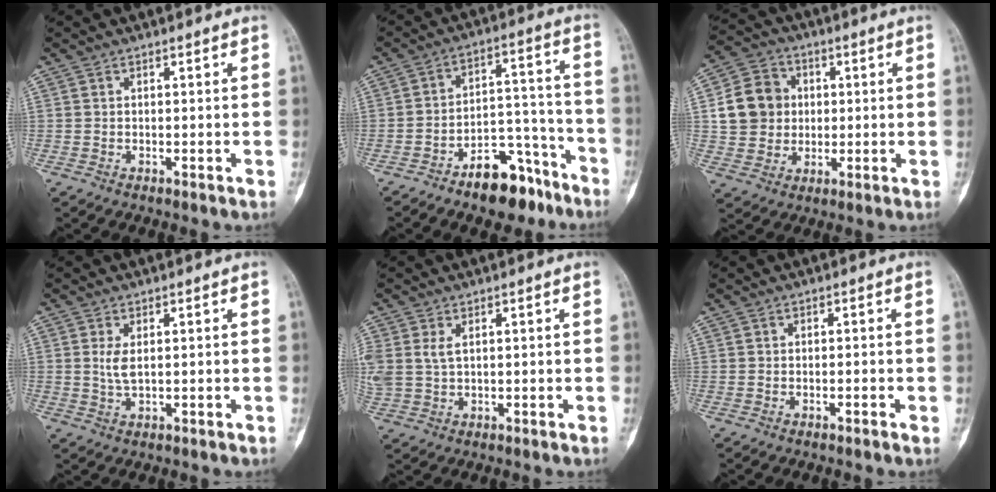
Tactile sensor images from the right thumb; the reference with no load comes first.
{"total": 12.4, "force": [-8.6, 5.9, 6.7], "torque": [-0.070, 0.085, -0.136]}
{"total": 11.3, "force": [1.3, 10.2, 4.8], "torque": [-0.064, 0.009, 0.023]}
{"total": 2.7, "force": [0.5, 1.1, 2.4], "torque": [-0.053, -0.002, 0.017]}
{"total": 5.0, "force": [1.5, 3.0, 3.7], "torque": [-0.102, 0.008, 0.040]}
{"total": 0.9, "force": [-0.4, 0.1, 0.8], "torque": [-0.014, 0.002, -0.005]}